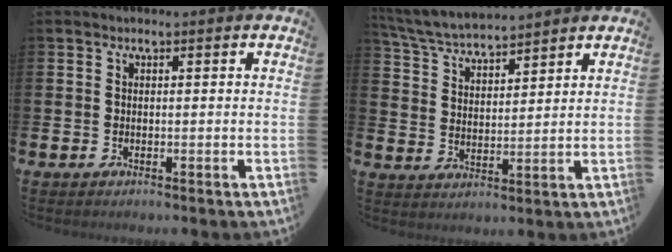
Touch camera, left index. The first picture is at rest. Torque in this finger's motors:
{"motor_torque": [-0.05, -0.52, 0.55, 0.21]}